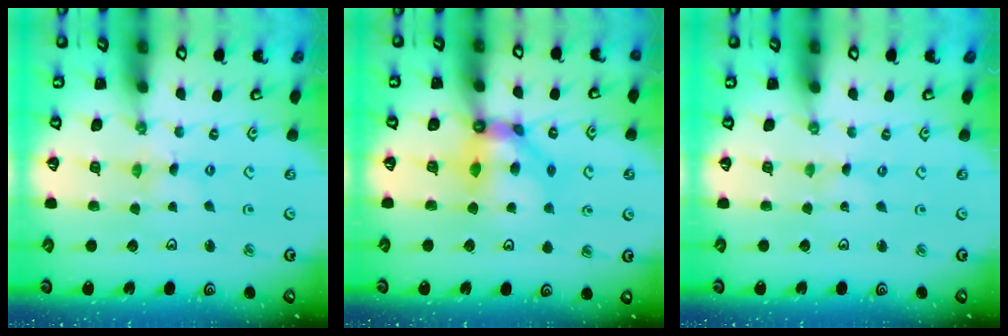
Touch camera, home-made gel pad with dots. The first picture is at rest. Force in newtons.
{"total": 10.9, "press": 10.8, "slide": 1.0}
{"total": 0.0}